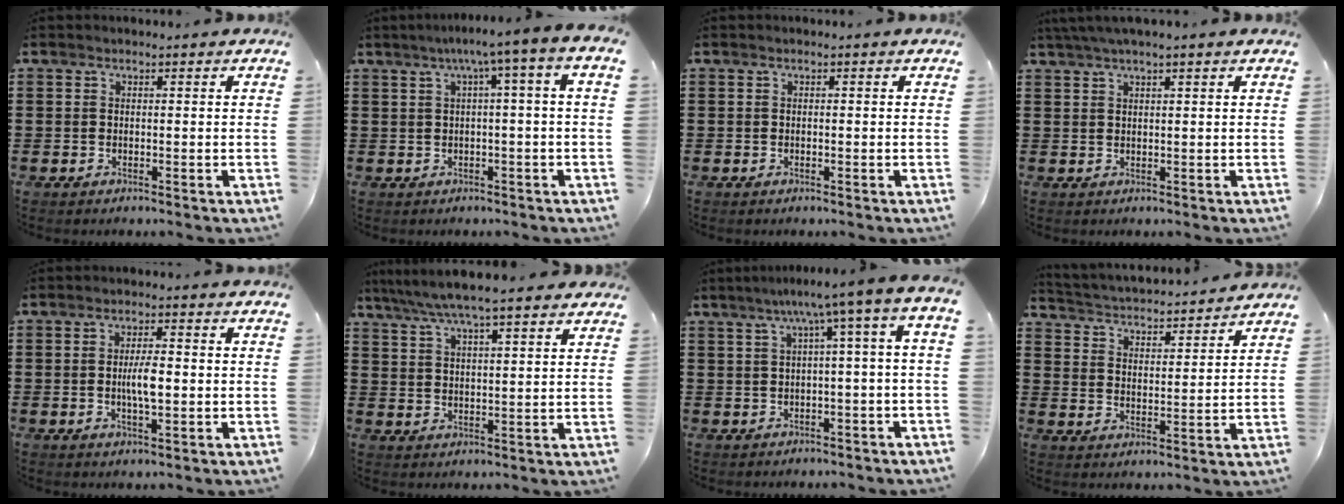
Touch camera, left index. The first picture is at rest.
{"total": 4.2, "force": [0.2, -0.5, 4.1], "torque": [-0.079, -0.003, -0.006]}
{"total": 0.0}
{"total": 2.0, "force": [1.5, 0.0, 1.3], "torque": [-0.029, 0.003, 0.029]}
{"total": 4.2, "force": [-0.3, 1.1, 4.0], "torque": [-0.074, 0.002, -0.007]}
{"total": 6.1, "force": [5.1, 0.2, 3.3], "torque": [-0.080, -0.017, 0.089]}
{"total": 5.2, "force": [0.5, -0.5, 5.2], "torque": [-0.102, -0.014, -0.002]}
{"total": 3.1, "force": [3.1, -0.1, -0.2], "torque": [-0.019, -0.031, 0.047]}